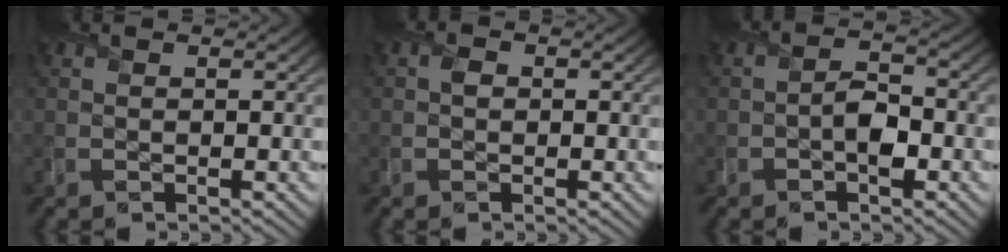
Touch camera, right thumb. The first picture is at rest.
{"total": 1.0, "force": [0.0, 0.9, 0.3], "torque": [-0.002, -0.003, -0.003]}
{"total": 3.1, "force": [-1.3, 1.6, 2.4], "torque": [-0.035, 0.005, -0.026]}